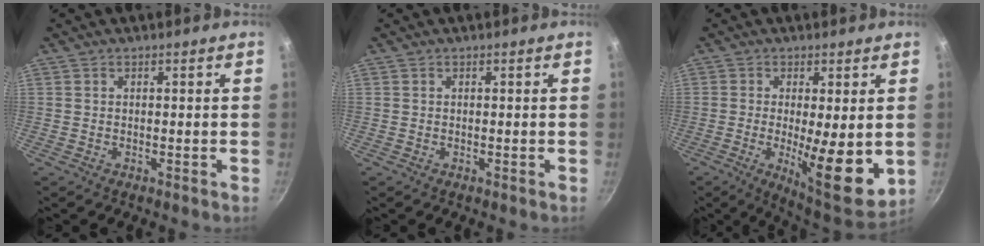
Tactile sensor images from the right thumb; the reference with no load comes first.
{"total": 0.0}
{"total": 12.9, "force": [-1.1, 3.7, 12.3], "torque": [-0.168, -0.022, -0.006]}